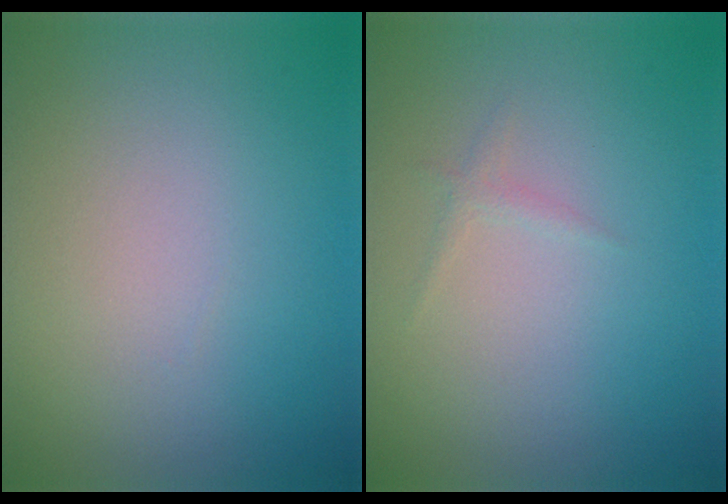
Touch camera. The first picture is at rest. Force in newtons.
{"total": 0.6, "press": 0.6, "slide": 0.0}